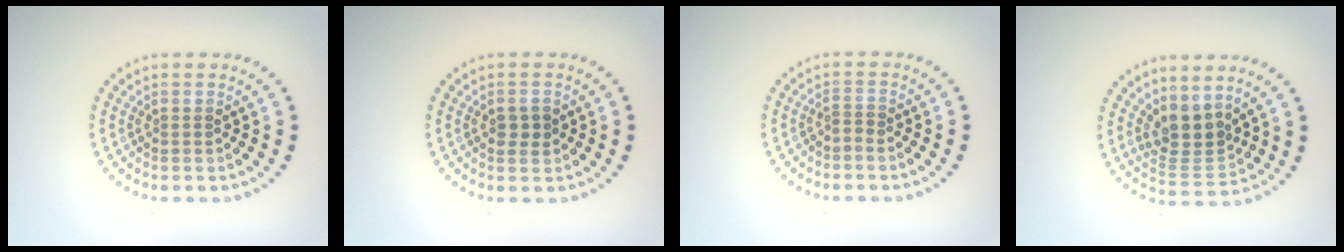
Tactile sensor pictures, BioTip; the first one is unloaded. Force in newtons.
{"total": 1.6, "press": 1.6, "slide": 0.1}
{"total": 0.9, "press": 0.4, "slide": 0.8}
{"total": 3.6, "press": 3.2, "slide": 1.6}